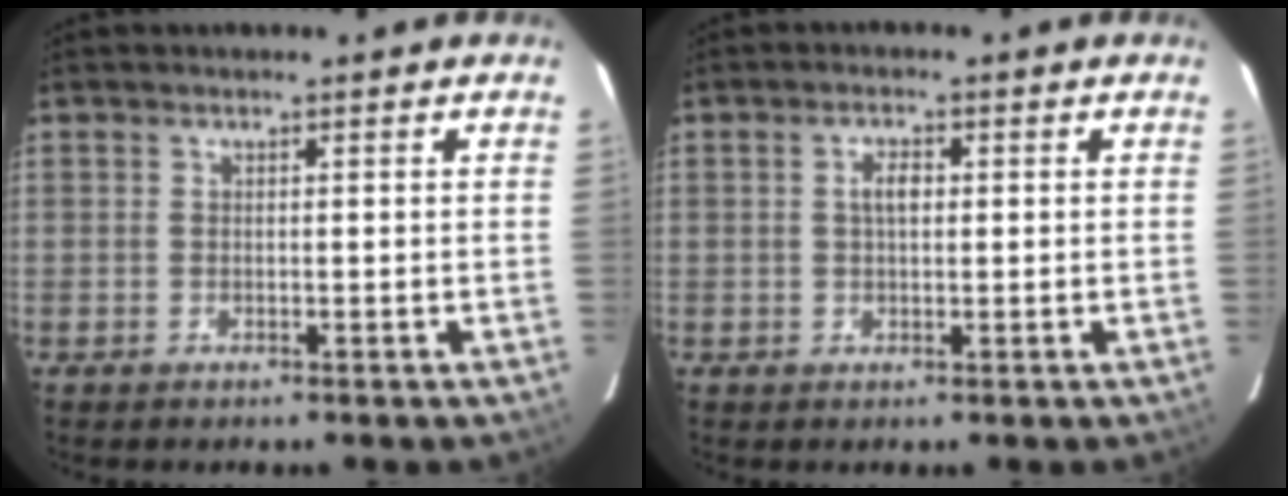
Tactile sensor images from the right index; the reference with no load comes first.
{"total": 2.6, "force": [0.4, 1.3, 2.2], "torque": [-0.042, 0.007, 0.007]}